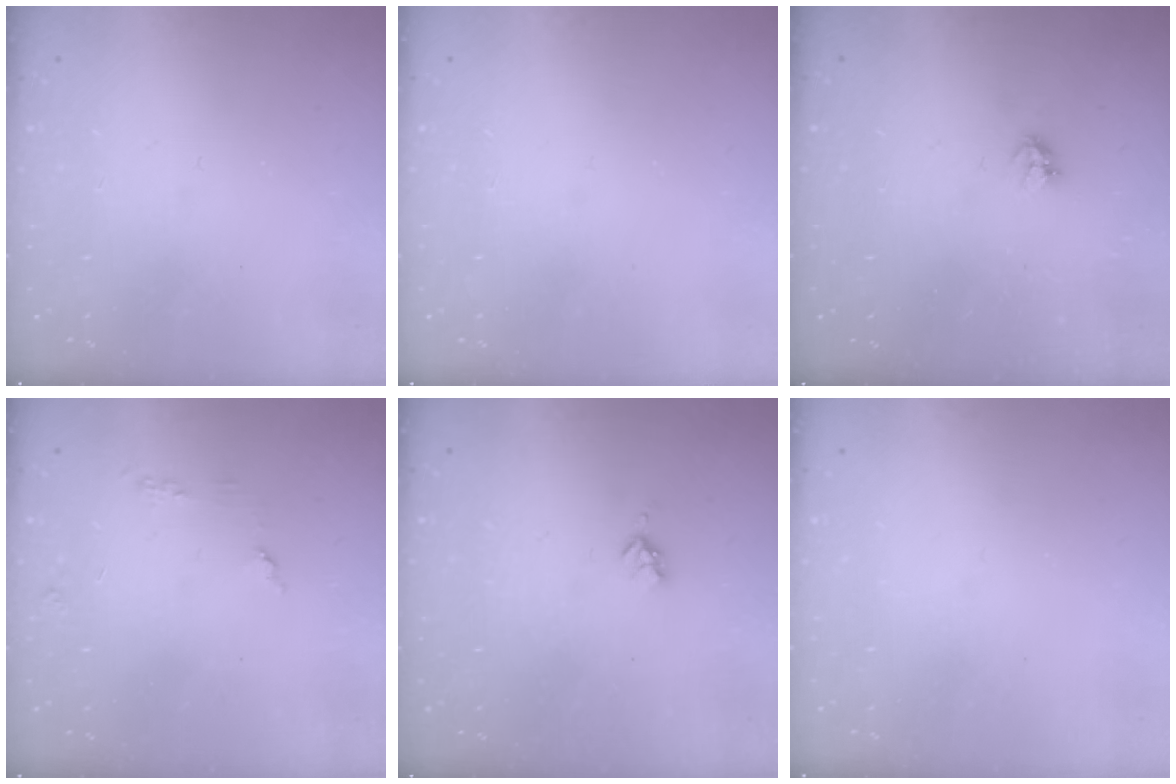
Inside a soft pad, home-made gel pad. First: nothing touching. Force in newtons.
{"total": 1.7, "press": 1.7, "slide": 0.2}
{"total": 3.5, "press": 3.4, "slide": 0.5}
{"total": 3.9, "press": 3.9, "slide": 0.3}
{"total": 2.7, "press": 2.6, "slide": 0.5}
{"total": 0.0}